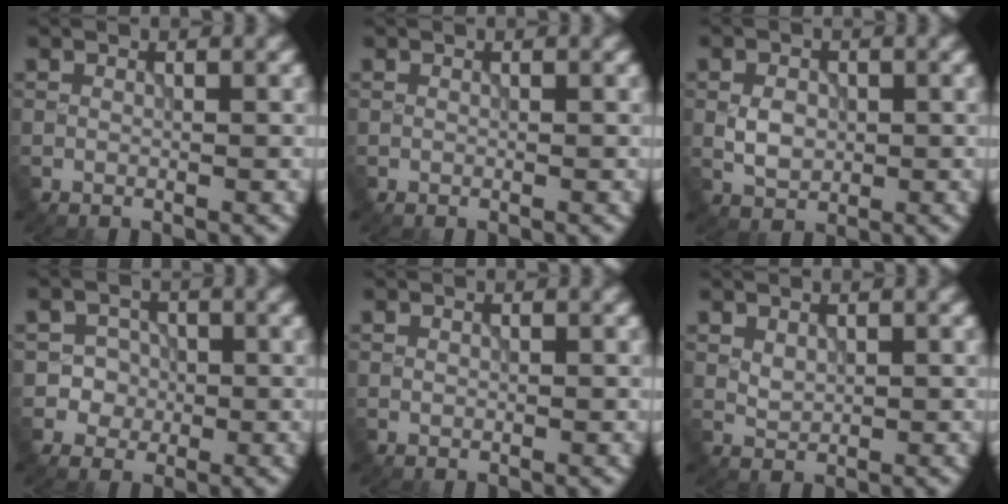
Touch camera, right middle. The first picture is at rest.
{"total": 0.0}
{"total": 2.6, "force": [-0.2, 2.0, 1.8], "torque": [-0.033, -0.002, -0.004]}
{"total": 2.7, "force": [-0.6, 2.6, 0.3], "torque": [0.016, 0.011, -0.024]}
{"total": 0.0}
{"total": 1.2, "force": [0.5, 0.8, 0.7], "torque": [-0.018, -0.002, 0.016]}